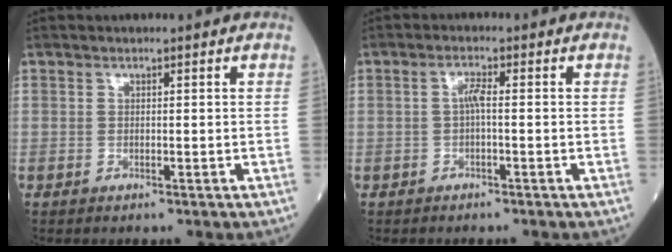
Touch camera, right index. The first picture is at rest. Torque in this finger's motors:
{"motor_torque": [0.50, 0.05, 0.23, 0.06]}